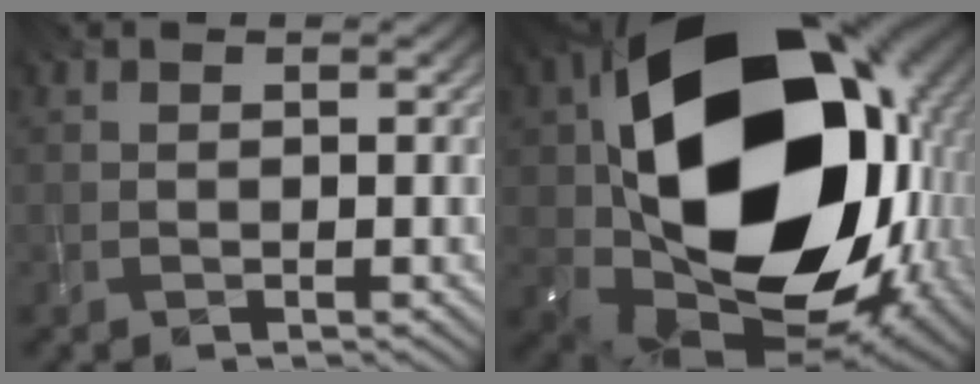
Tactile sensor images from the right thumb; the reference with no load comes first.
{"total": 22.0, "force": [1.7, 15.5, 15.5], "torque": [-0.326, -0.059, 0.069]}